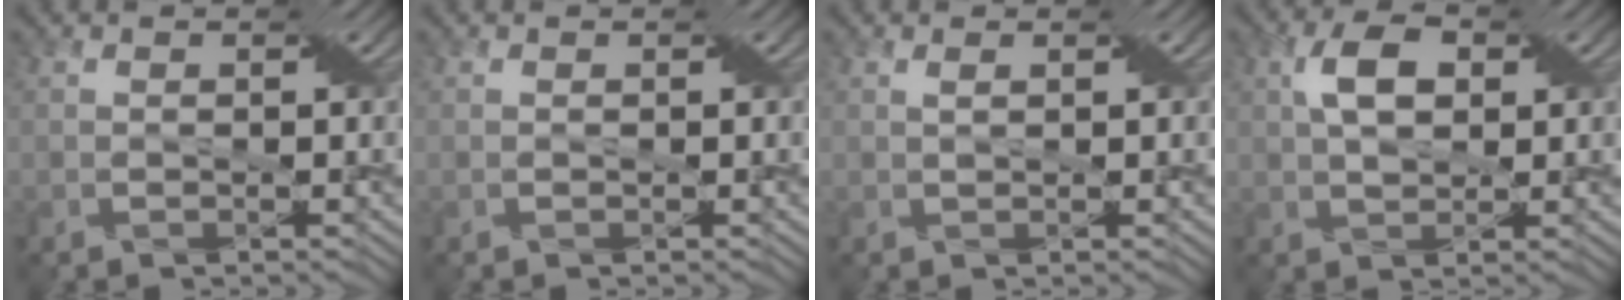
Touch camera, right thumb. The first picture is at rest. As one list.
[{"total": 0.0}, {"total": 1.0, "force": [0.6, -0.4, 0.7], "torque": [-0.012, 0.007, 0.010]}, {"total": 5.0, "force": [1.5, 2.8, 3.9], "torque": [-0.074, 0.011, 0.024]}]